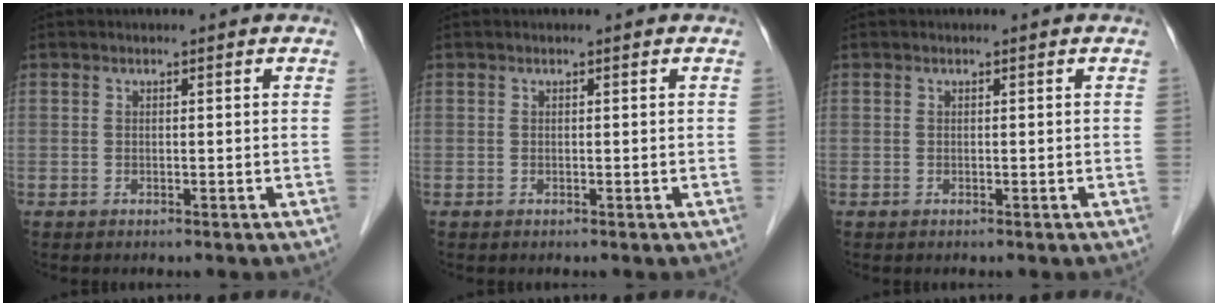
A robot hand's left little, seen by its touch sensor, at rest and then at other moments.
{"total": 0.0}
{"total": 0.0}